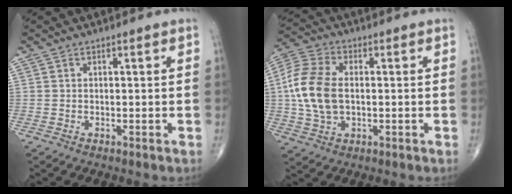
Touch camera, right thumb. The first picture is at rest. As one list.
[{"total": 12.6, "force": [0.2, 7.8, 9.8], "torque": [-0.210, 0.014, 0.002]}]